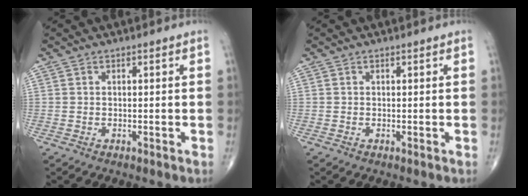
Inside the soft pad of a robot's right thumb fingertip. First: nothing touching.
{"total": 0.0}